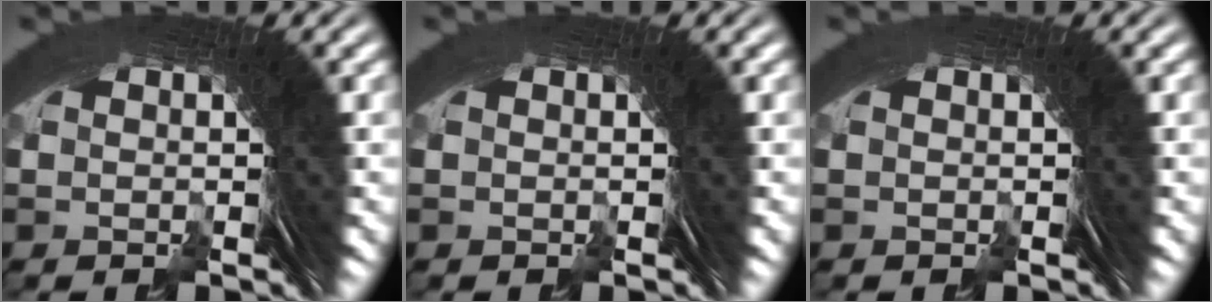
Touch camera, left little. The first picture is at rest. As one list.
[{"total": 0.0}, {"total": 0.0}]